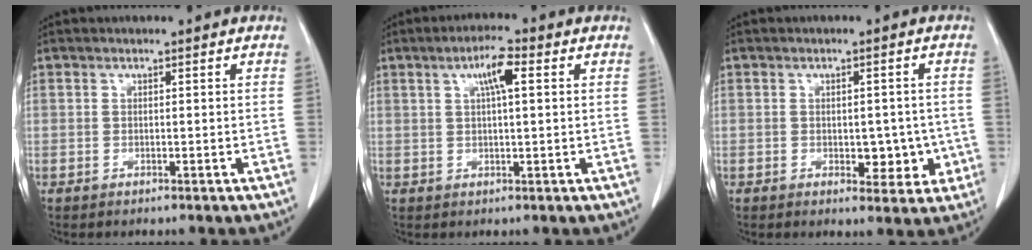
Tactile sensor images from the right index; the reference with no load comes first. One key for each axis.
{"total": 4.8, "fx": 1.8, "fy": 0.7, "fz": 4.4, "tx": -0.081, "ty": 0.009, "tz": 0.032}
{"total": 5.2, "fx": -0.8, "fy": 3.1, "fz": 4.1, "tx": -0.038, "ty": 0.004, "tz": -0.002}